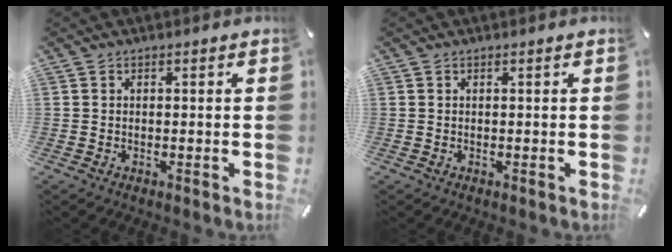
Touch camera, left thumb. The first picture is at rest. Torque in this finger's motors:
{"motor_torque": [0.07, 0.07, -0.08, 0.00, 0.00]}